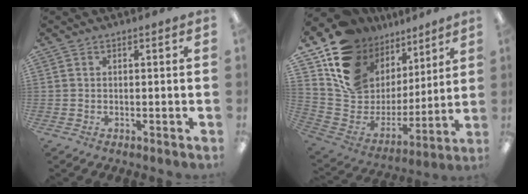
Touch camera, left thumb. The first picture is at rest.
{"total": 16.8, "force": [9.9, 12.2, 6.1], "torque": [-0.122, -0.069, 0.195]}